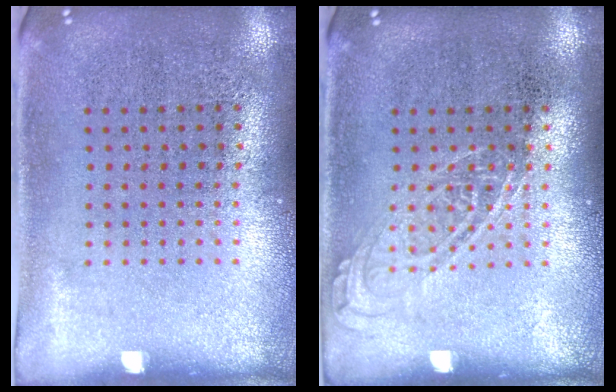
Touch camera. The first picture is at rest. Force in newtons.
{"total": 1.8, "press": 1.8, "slide": 0.2}